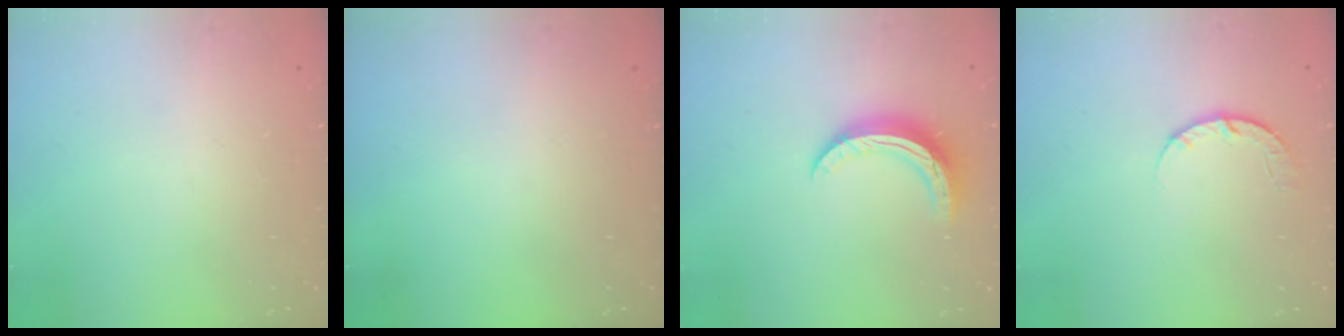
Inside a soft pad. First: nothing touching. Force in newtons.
{"total": 0.0}
{"total": 10.1, "press": 10.1, "slide": 0.1}
{"total": 4.6, "press": 4.5, "slide": 0.7}